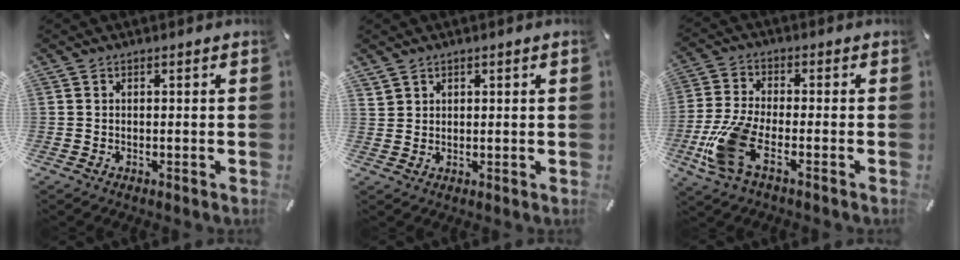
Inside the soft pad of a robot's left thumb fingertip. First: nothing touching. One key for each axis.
{"total": 1.9, "fx": 1.4, "fy": 1.2, "fz": 0.2, "tx": -0.005, "ty": -0.003, "tz": 0.029}
{"total": 11.3, "fx": -4.3, "fy": 4.6, "fz": 9.4, "tx": -0.219, "ty": -0.011, "tz": -0.083}